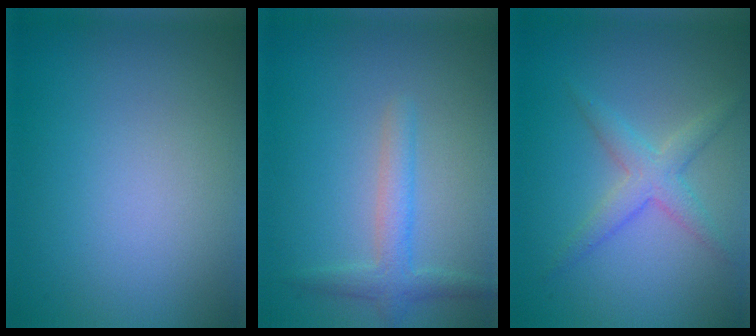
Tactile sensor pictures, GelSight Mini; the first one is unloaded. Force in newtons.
{"total": 2.4, "press": 2.4, "slide": 0.1}
{"total": 2.7, "press": 2.7, "slide": 0.1}